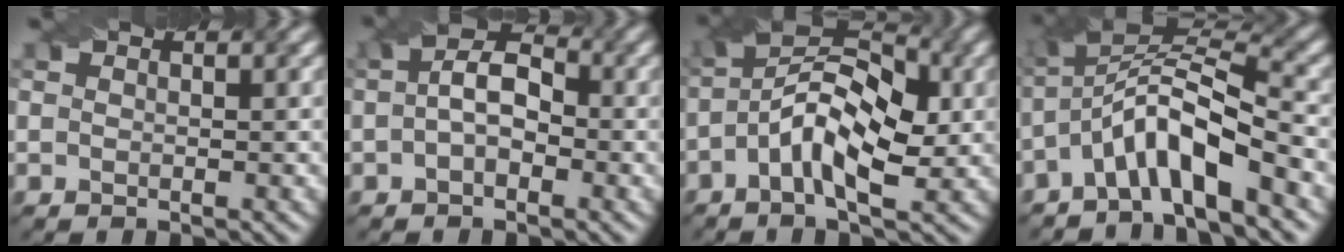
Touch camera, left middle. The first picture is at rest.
{"total": 4.1, "force": [-0.1, 2.3, 3.3], "torque": [-0.055, 0.009, -0.011]}
{"total": 7.9, "force": [-1.0, 3.7, 6.9], "torque": [-0.125, 0.022, -0.025]}
{"total": 7.2, "force": [-3.2, 1.8, 6.1], "torque": [-0.107, 0.018, -0.070]}